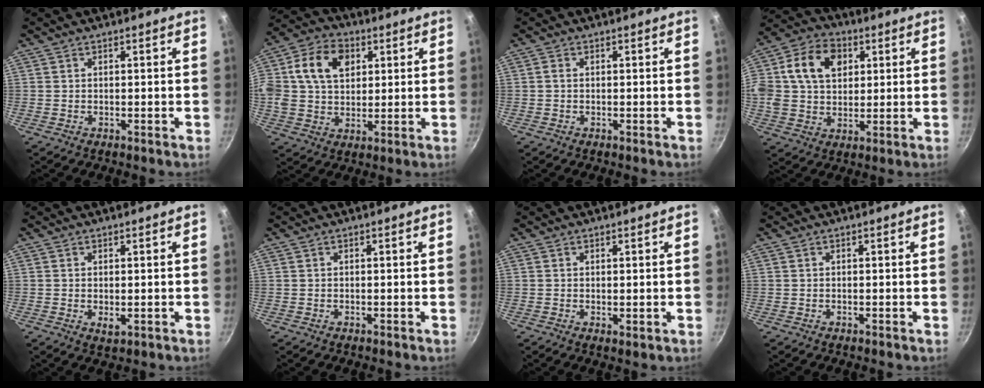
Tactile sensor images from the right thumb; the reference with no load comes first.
{"total": 15.9, "force": [4.4, 11.6, 10.0], "torque": [-0.181, 0.015, 0.064]}
{"total": 0.8, "force": [0.0, 0.6, 0.6], "torque": [-0.011, 0.003, -0.001]}
{"total": 17.8, "force": [4.9, 13.2, 10.9], "torque": [-0.204, 0.019, 0.073]}
{"total": 2.0, "force": [0.0, 1.1, 1.7], "torque": [-0.029, -0.007, 0.001]}
{"total": 0.0}
{"total": 1.0, "force": [0.4, 0.5, 0.8], "torque": [-0.013, -0.009, 0.004]}
{"total": 0.0}